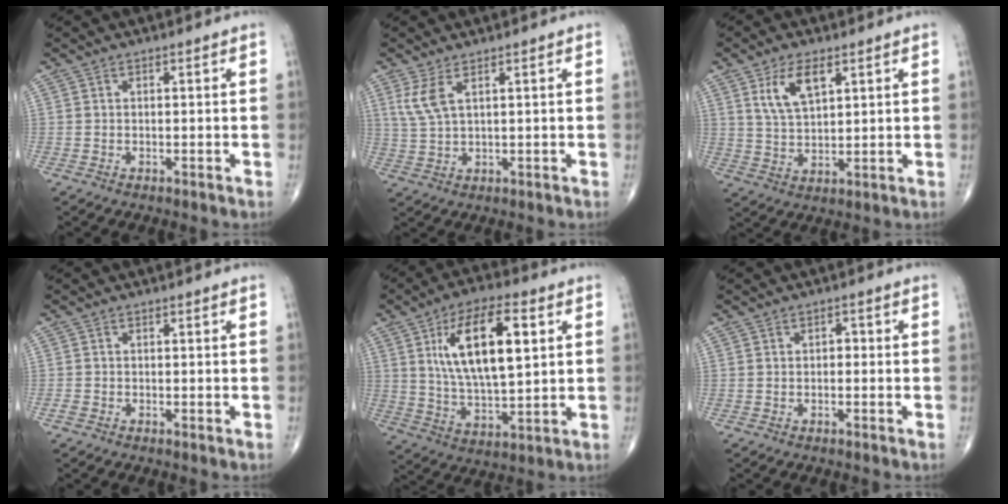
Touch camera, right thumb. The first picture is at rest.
{"total": 4.5, "force": [2.1, 1.4, 3.7], "torque": [-0.091, -0.006, 0.055]}
{"total": 7.6, "force": [3.6, 3.5, 5.7], "torque": [-0.099, -0.015, 0.074]}
{"total": 0.9, "force": [-0.4, 0.5, 0.7], "torque": [-0.014, -0.003, -0.012]}
{"total": 16.9, "force": [4.9, 6.9, 14.6], "torque": [-0.245, -0.010, 0.090]}
{"total": 1.2, "force": [-0.1, 0.9, 0.8], "torque": [-0.004, 0.004, -0.005]}